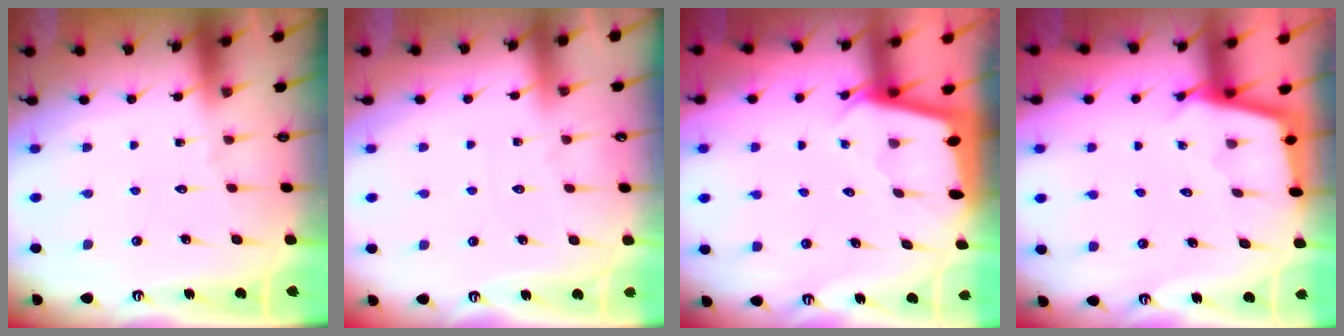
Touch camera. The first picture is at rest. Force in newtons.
{"total": 2.3, "press": 2.2, "slide": 0.4}
{"total": 2.1, "press": 2.0, "slide": 0.2}
{"total": 2.2, "press": 2.2, "slide": 0.2}